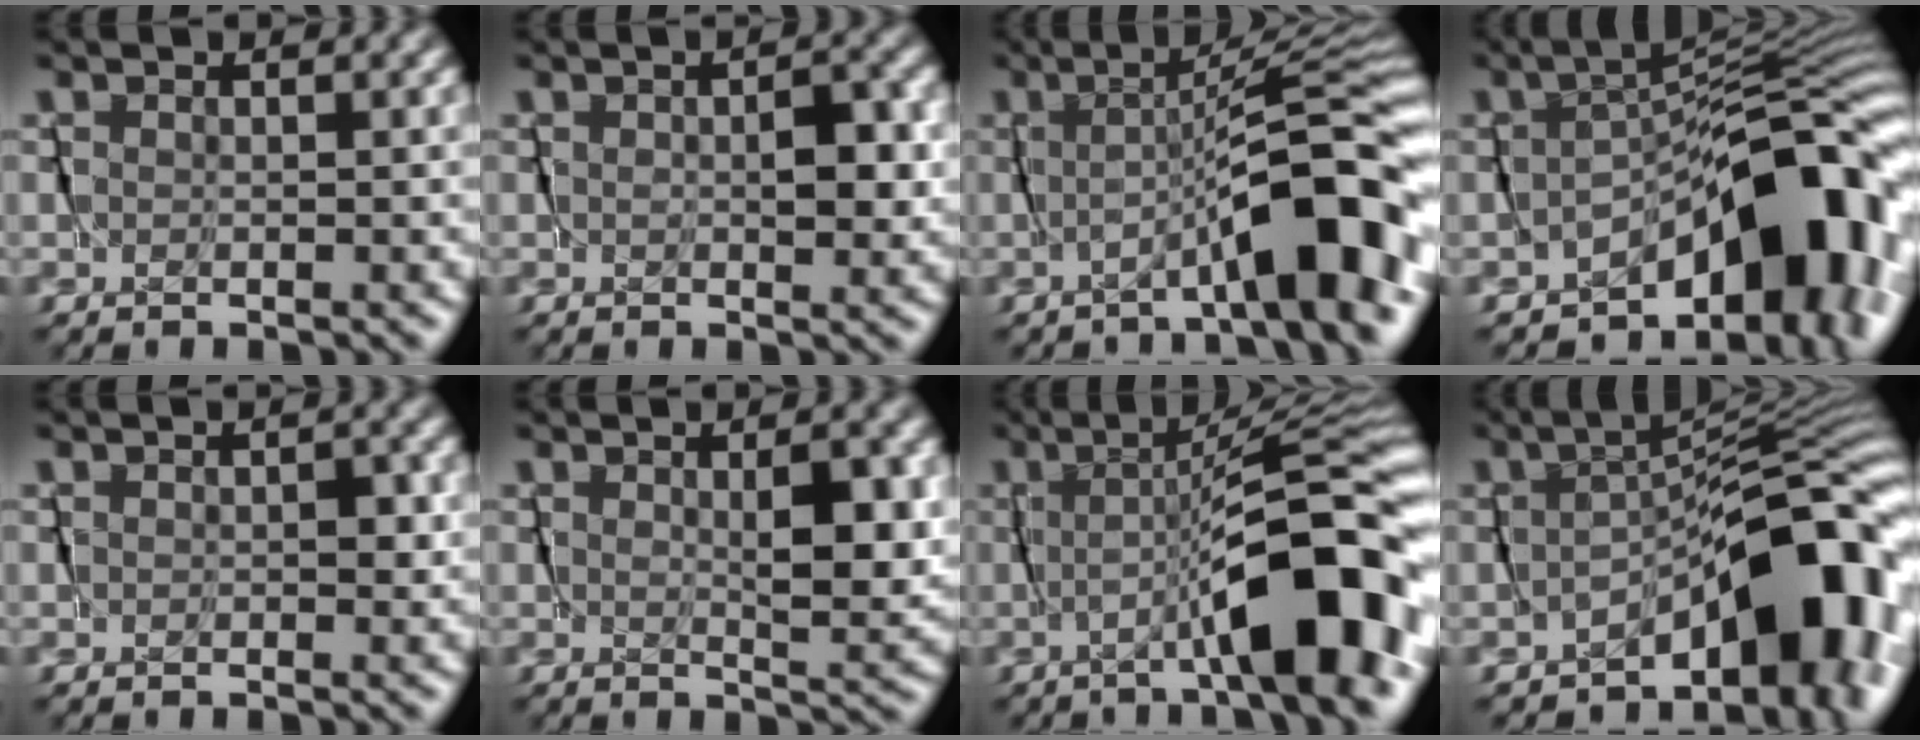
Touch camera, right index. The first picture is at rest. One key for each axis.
{"total": 2.1, "fx": 0.1, "fy": 1.0, "fz": 1.9, "tx": -0.027, "ty": 0.003, "tz": 0.001}
{"total": 5.8, "fx": -3.2, "fy": -1.1, "fz": 4.7, "tx": -0.028, "ty": 0.028, "tz": -0.053}
{"total": 11.6, "fx": -6.2, "fy": 5.3, "fz": 8.3, "tx": -0.106, "ty": -0.007, "tz": -0.091}
{"total": 0.8, "fx": -0.1, "fy": 0.3, "fz": 0.7, "tx": -0.009, "ty": 0.003, "tz": -0.004}
{"total": 2.9, "fx": 0.9, "fy": 0.4, "fz": 2.7, "tx": -0.040, "ty": -0.015, "tz": 0.024}
{"total": 7.3, "fx": -2.9, "fy": -0.7, "fz": 6.6, "tx": -0.059, "ty": 0.024, "tz": -0.046}
{"total": 8.2, "fx": -4.1, "fy": 2.9, "fz": 6.5, "tx": -0.077, "ty": -0.005, "tz": -0.059}